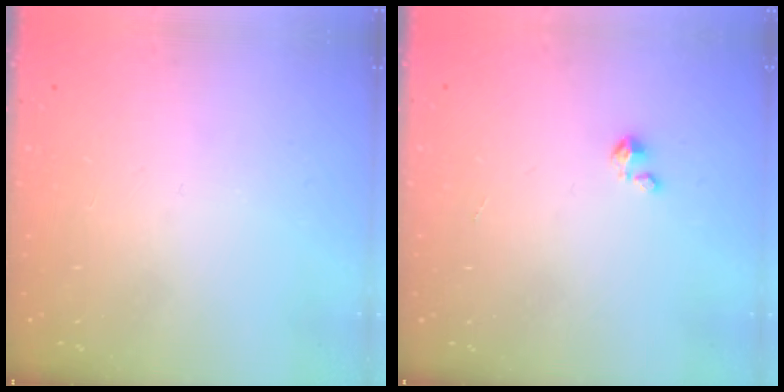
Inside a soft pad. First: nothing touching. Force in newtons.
{"total": 1.5, "press": 1.5, "slide": 0.1}